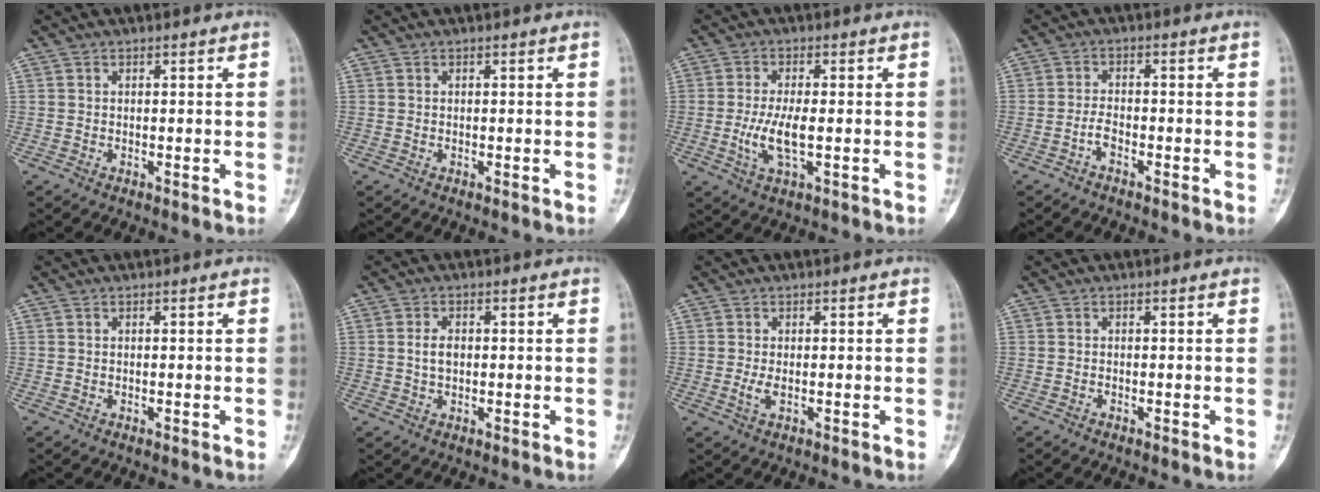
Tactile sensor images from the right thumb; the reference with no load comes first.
{"total": 0.0}
{"total": 6.4, "force": [-0.9, 2.1, 6.0], "torque": [-0.130, -0.007, -0.017]}
{"total": 2.3, "force": [-1.5, 0.9, 1.5], "torque": [-0.026, 0.016, -0.031]}
{"total": 0.0}
{"total": 2.8, "force": [0.1, 1.8, 2.1], "torque": [-0.034, 0.005, 0.000]}
{"total": 1.8, "force": [-0.3, 0.7, 1.6], "torque": [-0.043, -0.006, -0.004]}
{"total": 0.0}